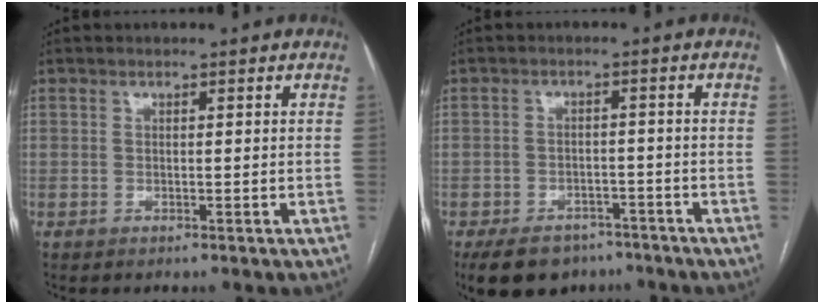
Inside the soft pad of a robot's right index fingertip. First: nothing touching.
{"total": 10.4, "force": [-7.8, 5.8, 3.8], "torque": [-0.065, -0.001, -0.111]}